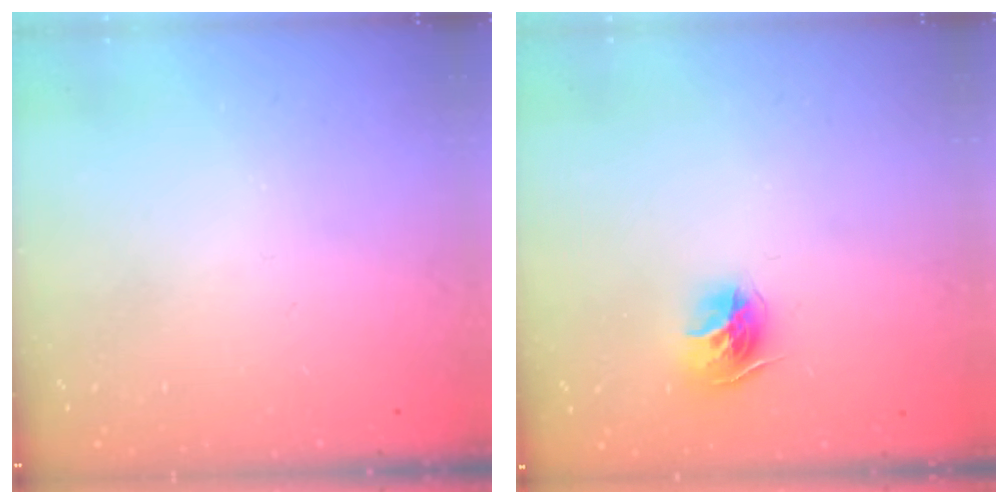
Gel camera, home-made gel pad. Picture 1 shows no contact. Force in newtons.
{"total": 10.3, "press": 10.3, "slide": 0.6}